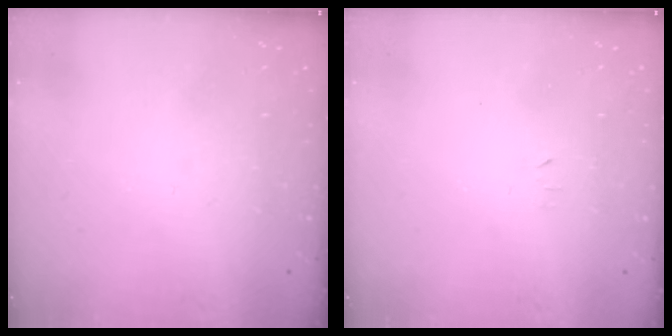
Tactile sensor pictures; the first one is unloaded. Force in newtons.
{"total": 2.4, "press": 2.4, "slide": 0.4}